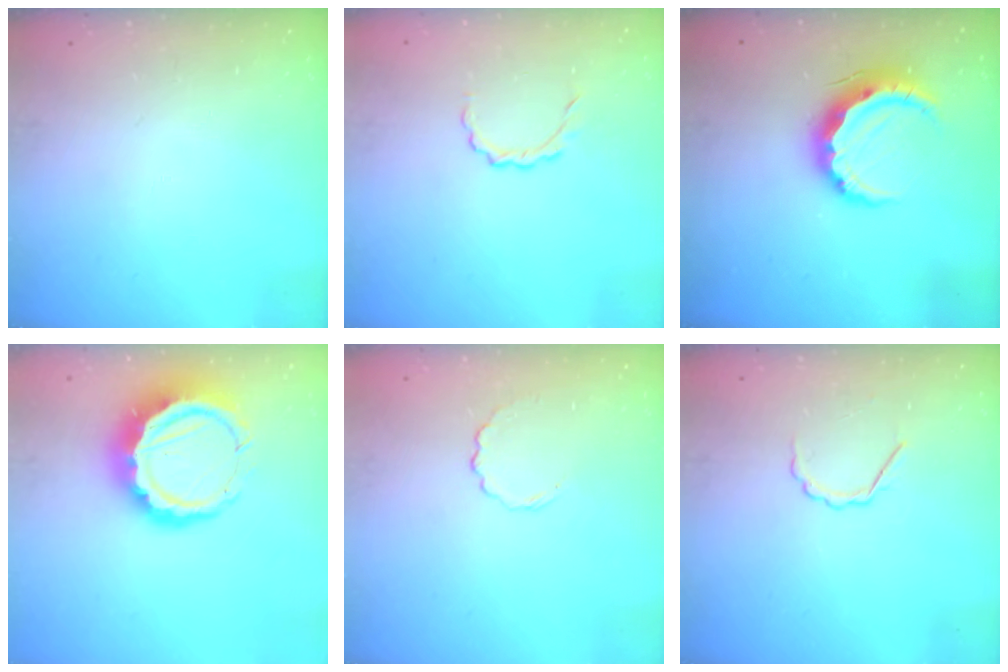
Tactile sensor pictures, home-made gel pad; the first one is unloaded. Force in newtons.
{"total": 3.0, "press": 2.8, "slide": 0.9}
{"total": 12.3, "press": 12.3, "slide": 0.4}
{"total": 13.1, "press": 12.8, "slide": 2.7}
{"total": 3.9, "press": 3.6, "slide": 1.3}
{"total": 3.6, "press": 3.5, "slide": 0.8}